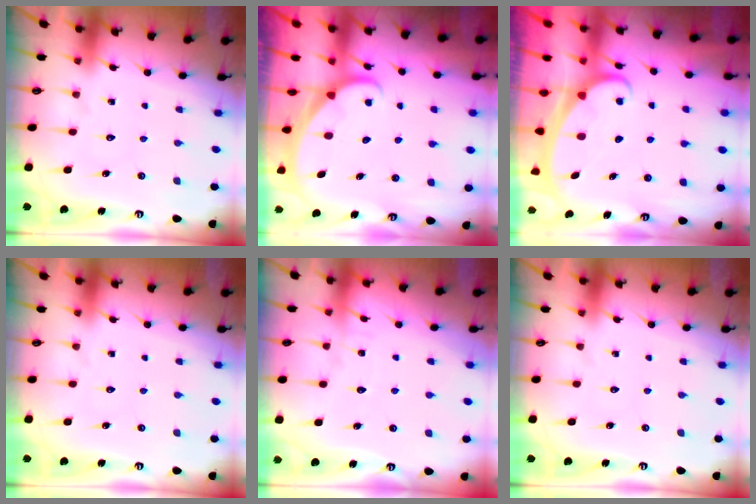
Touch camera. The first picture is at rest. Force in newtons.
{"total": 2.1, "press": 2.1, "slide": 0.0}
{"total": 2.4, "press": 2.4, "slide": 0.3}
{"total": 0.0}
{"total": 2.6, "press": 2.6, "slide": 0.3}
{"total": 0.0}